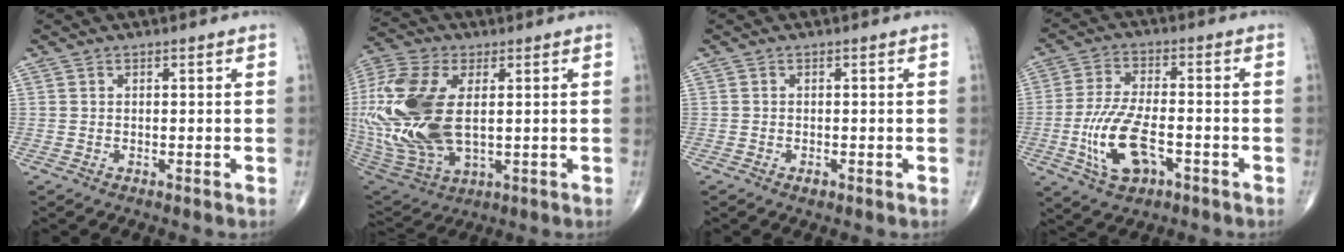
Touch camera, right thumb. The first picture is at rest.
{"total": 25.2, "force": [2.3, 13.8, 21.0], "torque": [-0.500, -0.016, 0.051]}
{"total": 0.9, "force": [-0.5, 0.5, 0.6], "torque": [-0.008, -0.001, -0.007]}
{"total": 11.7, "force": [-3.7, 5.4, 9.6], "torque": [-0.197, 0.013, -0.067]}